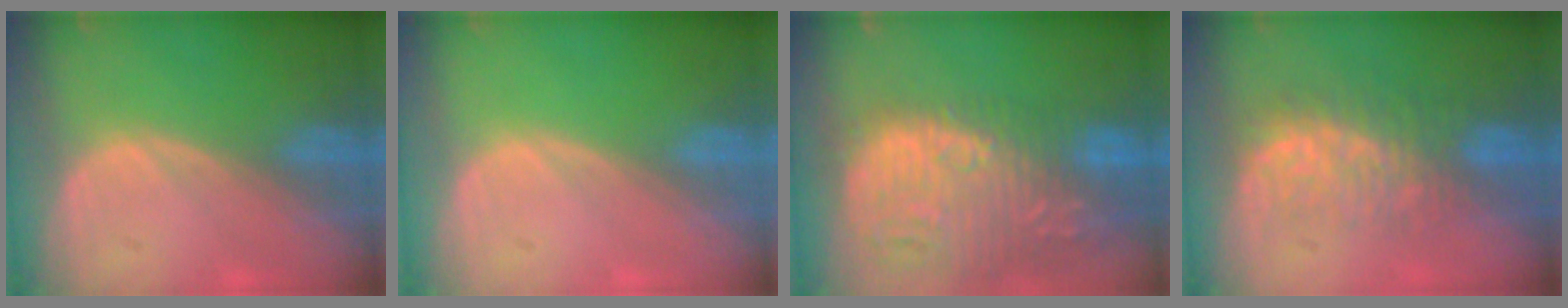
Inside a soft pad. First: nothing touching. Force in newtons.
{"total": 0.0}
{"total": 16.0, "press": 13.3, "slide": 9.0}
{"total": 7.6, "press": 7.5, "slide": 1.2}